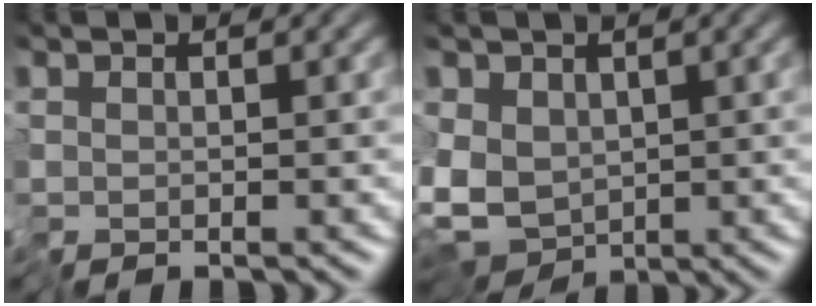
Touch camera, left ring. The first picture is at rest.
{"total": 6.5, "force": [-0.8, 4.4, 4.7], "torque": [-0.088, -0.011, -0.016]}